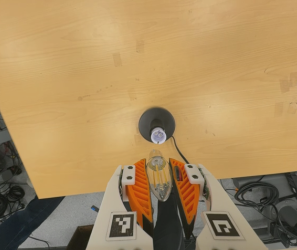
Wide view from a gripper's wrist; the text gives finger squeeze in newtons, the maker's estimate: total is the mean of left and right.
{"total": 15.5, "left": 16.5, "right": 14.4}